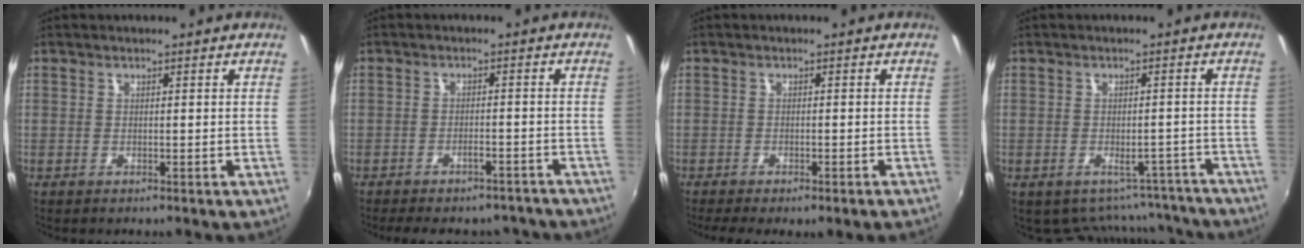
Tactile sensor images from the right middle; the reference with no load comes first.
{"total": 11.9, "force": [-10.3, 4.1, 4.3], "torque": [-0.096, -0.001, -0.123]}
{"total": 4.4, "force": [-3.3, 0.3, 2.8], "torque": [-0.055, -0.018, -0.050]}
{"total": 10.0, "force": [-8.6, 4.9, 1.6], "torque": [-0.022, 0.018, -0.091]}